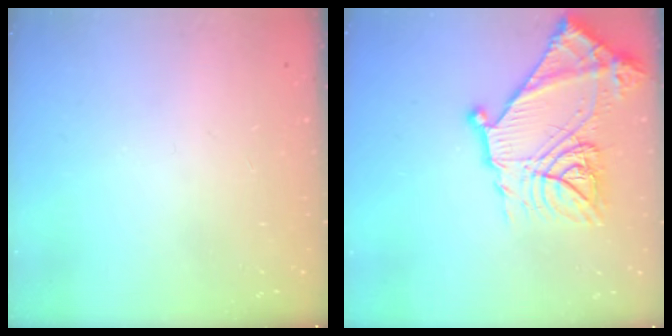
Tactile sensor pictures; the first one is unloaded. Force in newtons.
{"total": 23.5, "press": 23.4, "slide": 1.6}